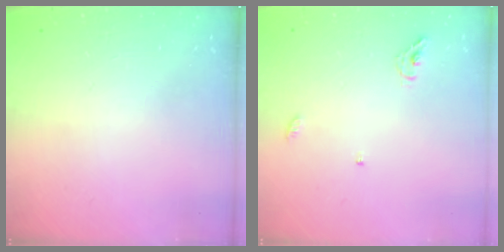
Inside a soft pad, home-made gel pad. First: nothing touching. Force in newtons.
{"total": 5.5, "press": 5.5, "slide": 0.4}